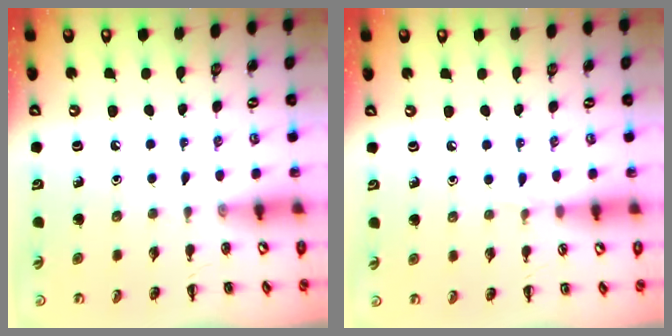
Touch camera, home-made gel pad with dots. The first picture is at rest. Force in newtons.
{"total": 3.0, "press": 2.8, "slide": 1.1}